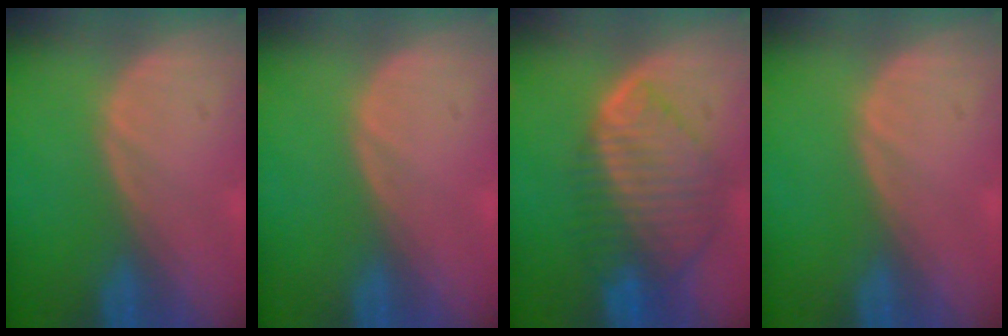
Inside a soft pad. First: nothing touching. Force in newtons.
{"total": 0.0}
{"total": 9.3, "press": 8.0, "slide": 4.7}
{"total": 0.0}